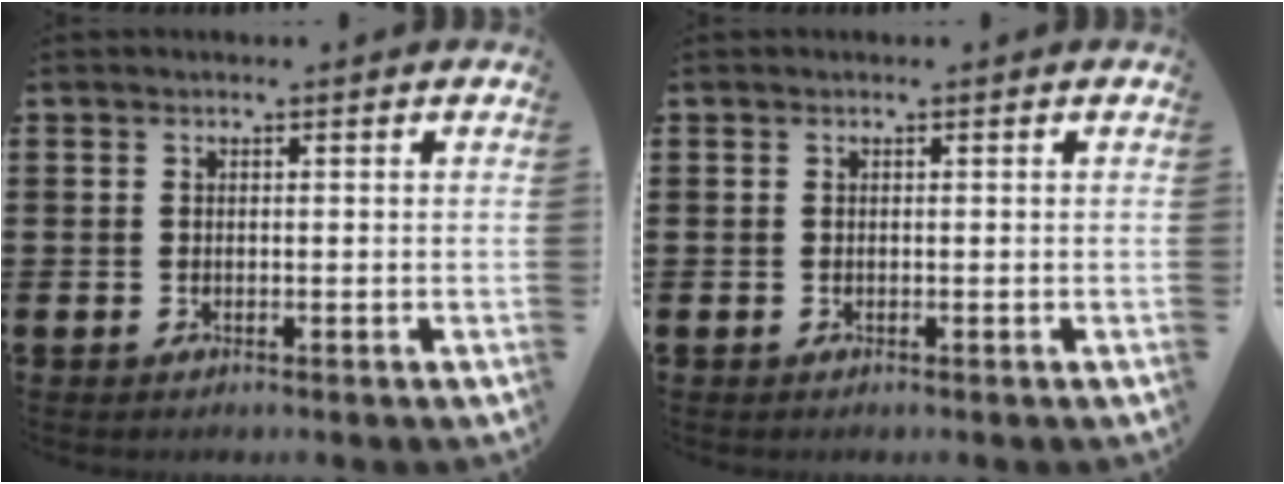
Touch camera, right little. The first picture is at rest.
{"total": 0.0}